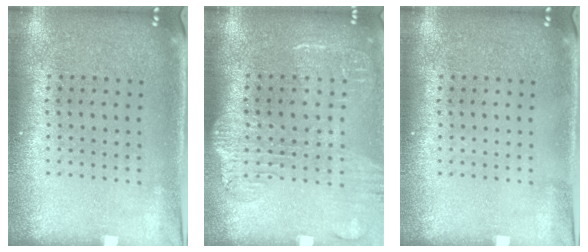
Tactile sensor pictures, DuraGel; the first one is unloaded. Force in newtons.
{"total": 1.8, "press": 1.5, "slide": 0.9}
{"total": 0.0}